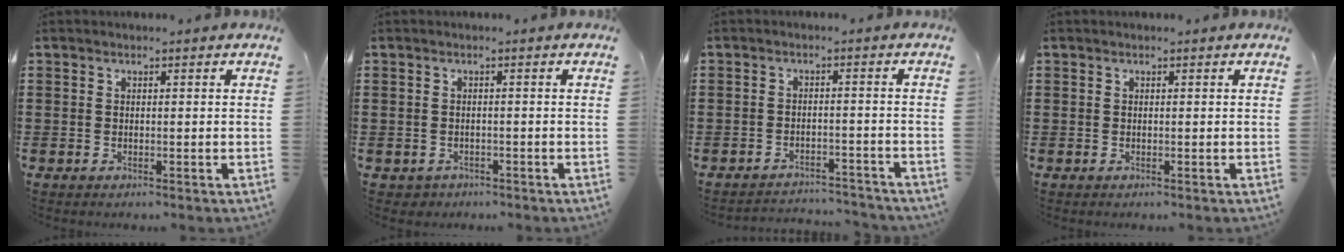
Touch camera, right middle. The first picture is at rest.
{"total": 0.7, "force": [-0.6, 0.5, 0.0], "torque": [-0.004, 0.002, -0.014]}
{"total": 2.8, "force": [-2.8, 0.2, 0.1], "torque": [-0.009, -0.001, -0.059]}
{"total": 0.0}